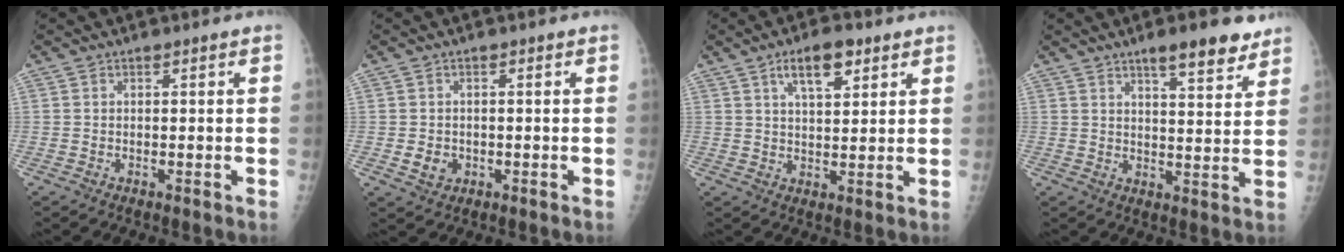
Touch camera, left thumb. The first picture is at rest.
{"total": 2.8, "force": [-0.7, 2.4, 1.3], "torque": [-0.008, 0.002, -0.001]}
{"total": 7.2, "force": [4.0, 3.0, 5.3], "torque": [-0.068, -0.014, 0.065]}
{"total": 8.8, "force": [6.3, 2.2, 5.7], "torque": [-0.060, -0.037, 0.090]}